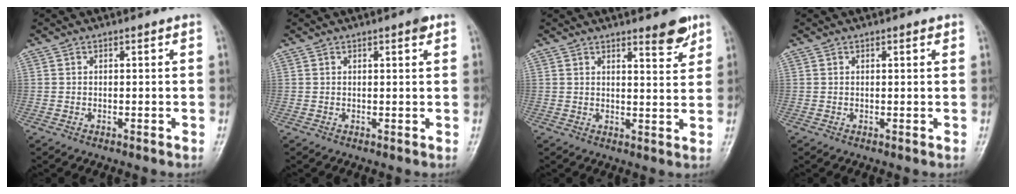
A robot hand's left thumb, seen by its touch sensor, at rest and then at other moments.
{"total": 1.8, "force": [1.1, 0.4, 1.4], "torque": [-0.020, -0.004, 0.013]}
{"total": 5.2, "force": [3.7, 1.2, 3.4], "torque": [-0.033, -0.028, 0.050]}
{"total": 1.0, "force": [0.6, 0.3, 0.7], "torque": [-0.011, -0.002, 0.008]}